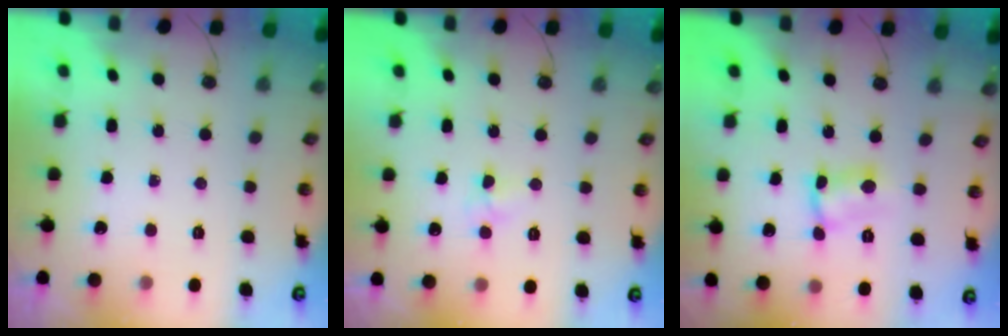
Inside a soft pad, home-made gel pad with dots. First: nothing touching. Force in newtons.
{"total": 4.7, "press": 4.7, "slide": 0.7}
{"total": 3.8, "press": 3.8, "slide": 0.2}